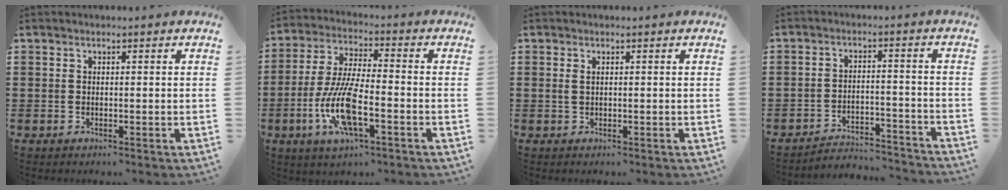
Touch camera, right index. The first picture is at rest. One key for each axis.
{"total": 10.5, "fx": -4.0, "fy": 3.0, "fz": 9.2, "tx": -0.210, "ty": -0.012, "tz": -0.078}
{"total": 0.8, "fx": 0.2, "fy": 0.3, "fz": 0.7, "tx": -0.015, "ty": 0.003, "tz": 0.004}
{"total": 3.9, "fx": -3.8, "fy": 0.5, "fz": 0.6, "tx": -0.016, "ty": 0.005, "tz": -0.080}